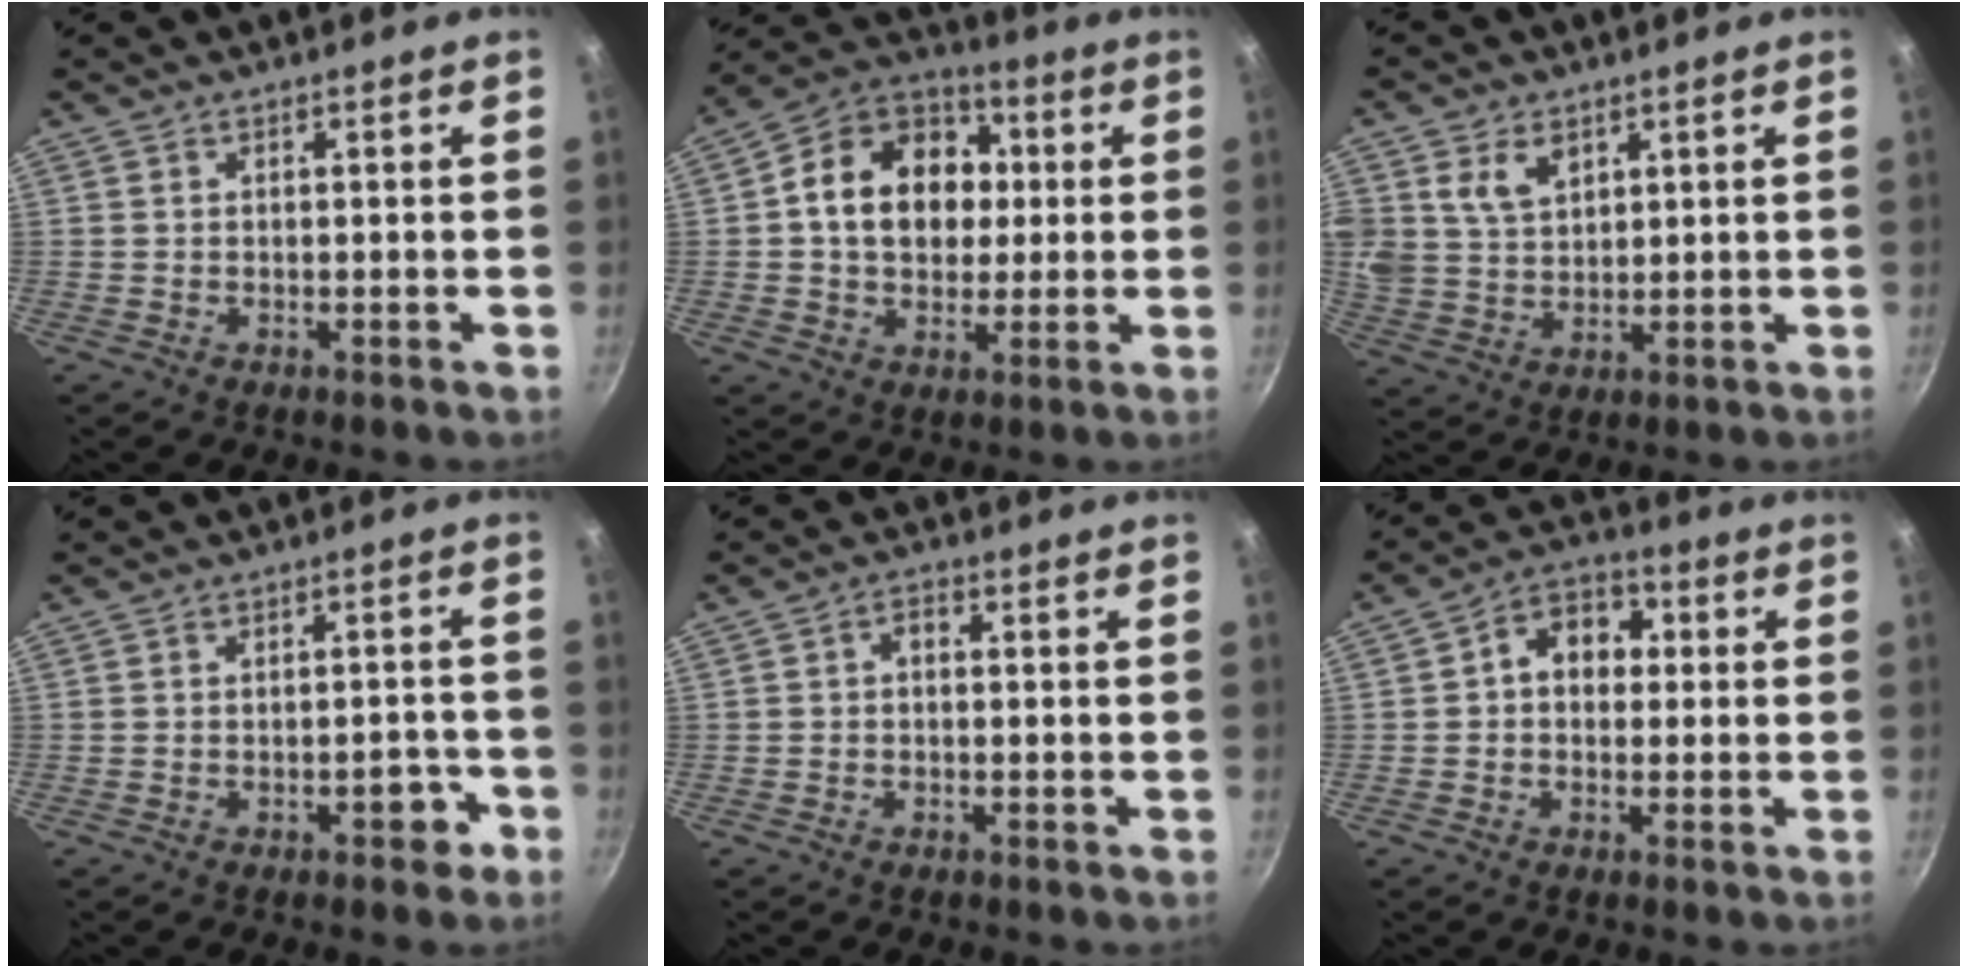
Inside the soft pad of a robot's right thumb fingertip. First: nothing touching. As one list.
[{"total": 17.0, "force": [2.0, 13.1, 10.6], "torque": [-0.144, 0.023, 0.018]}, {"total": 8.5, "force": [3.6, 6.3, 4.5], "torque": [-0.070, -0.015, 0.074]}, {"total": 4.1, "force": [-2.2, 2.1, 2.8], "torque": [-0.012, 0.024, -0.024]}, {"total": 1.9, "force": [-0.4, 1.2, 1.4], "torque": [-0.025, 0.013, -0.008]}, {"total": 8.1, "force": [0.9, 6.2, 5.1], "torque": [-0.038, 0.019, -0.003]}]